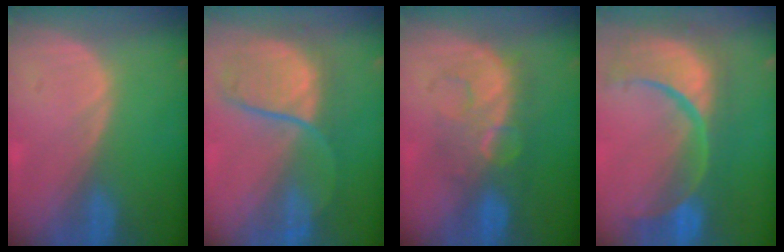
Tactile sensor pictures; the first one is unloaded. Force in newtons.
{"total": 8.3, "press": 8.1, "slide": 1.8}
{"total": 8.0, "press": 7.7, "slide": 2.0}
{"total": 13.9, "press": 11.0, "slide": 8.5}